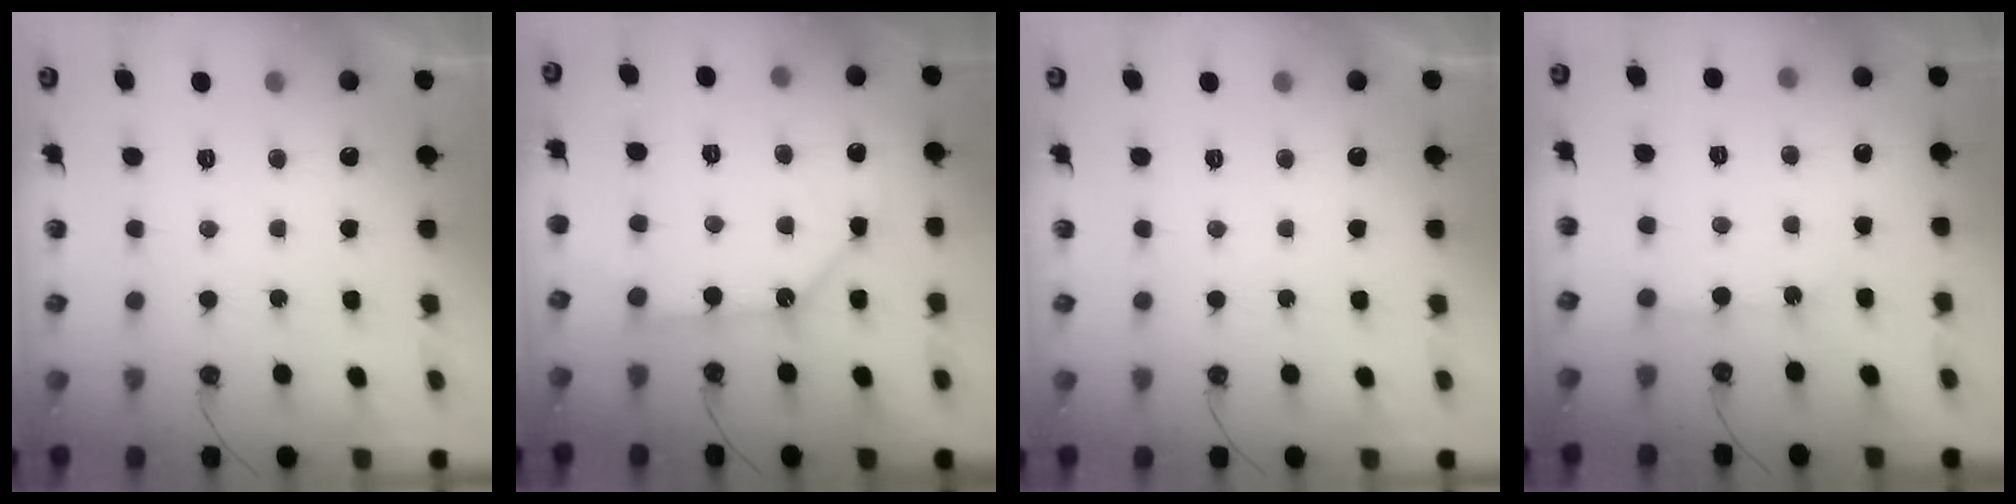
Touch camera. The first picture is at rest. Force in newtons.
{"total": 12.6, "press": 12.5, "slide": 1.2}
{"total": 0.0}
{"total": 3.9, "press": 3.9, "slide": 0.5}